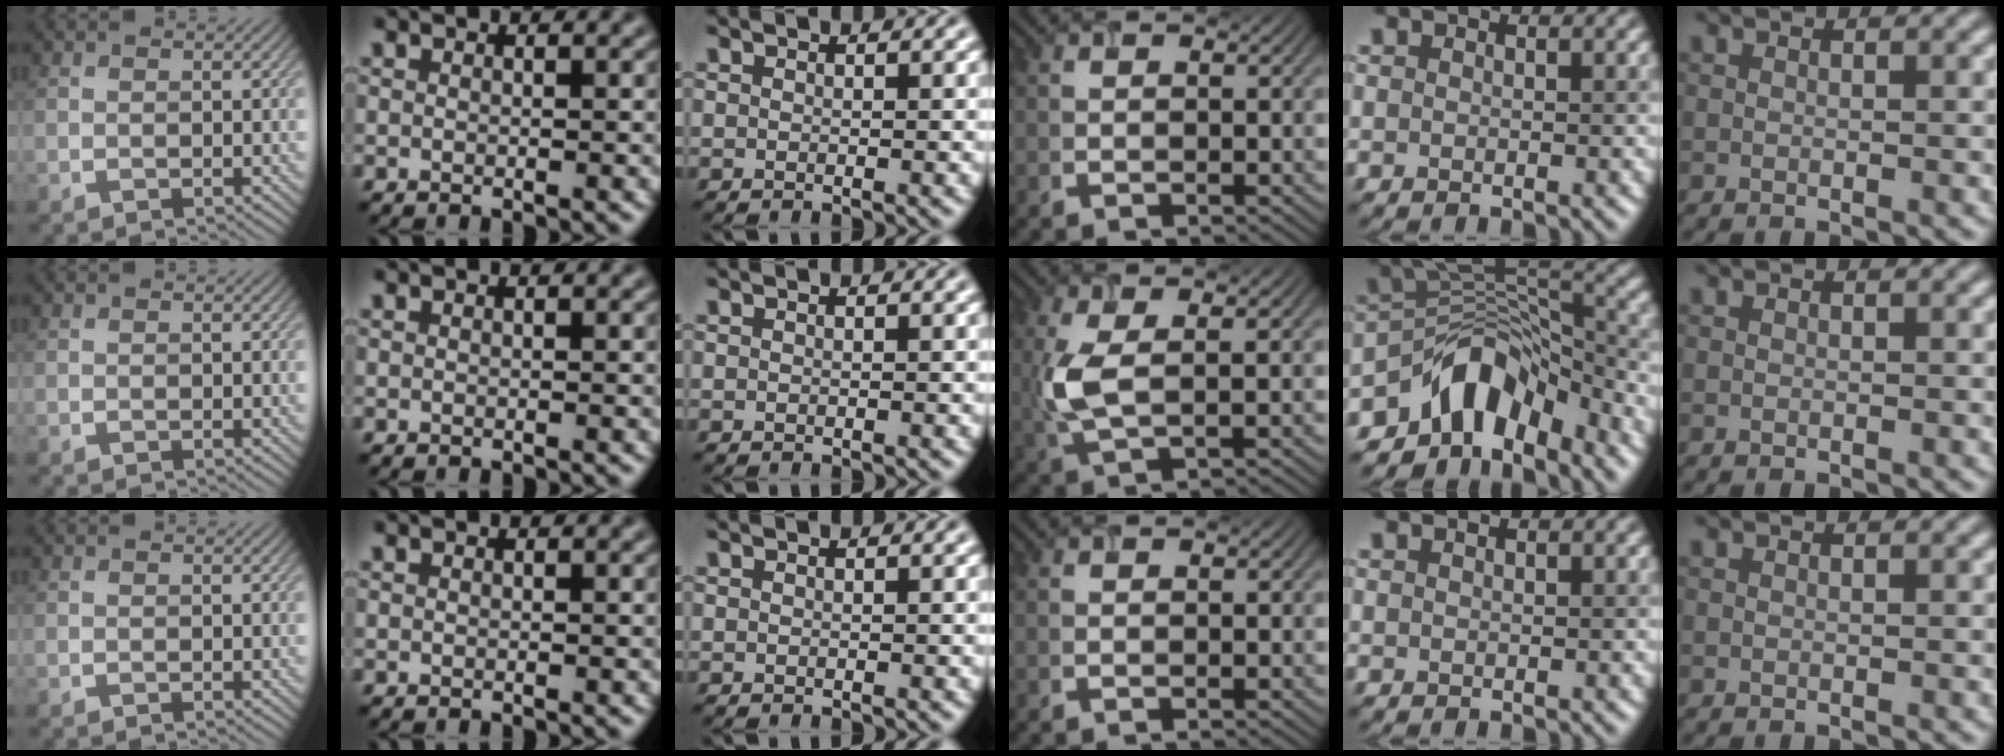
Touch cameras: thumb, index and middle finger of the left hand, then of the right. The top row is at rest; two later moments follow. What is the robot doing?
{"motion": "insert", "object": "airpods case & airpods"}